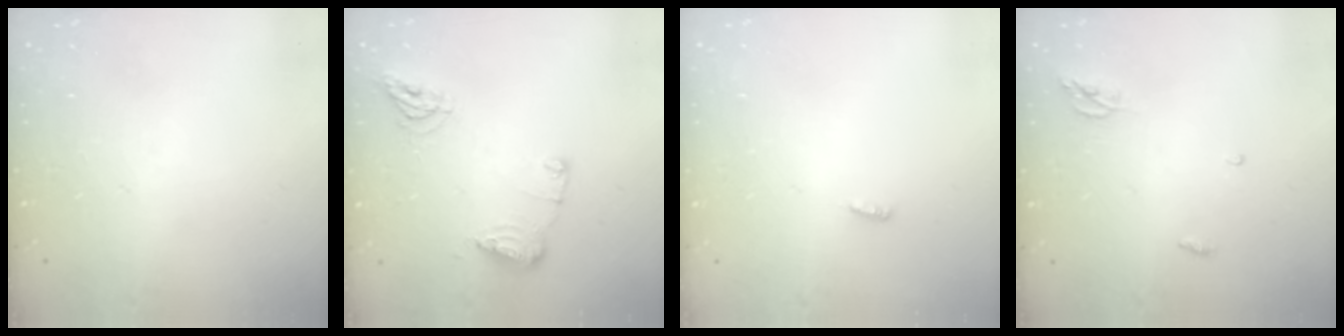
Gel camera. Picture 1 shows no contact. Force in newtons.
{"total": 9.4, "press": 9.4, "slide": 0.3}
{"total": 3.0, "press": 2.9, "slide": 0.8}
{"total": 3.8, "press": 3.8, "slide": 0.4}